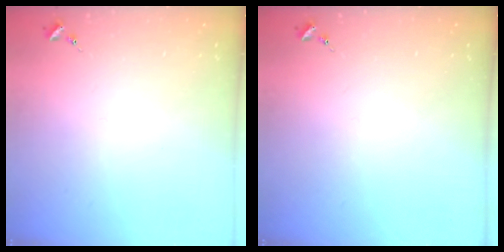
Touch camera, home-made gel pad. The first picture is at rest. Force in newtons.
{"total": 0.0}